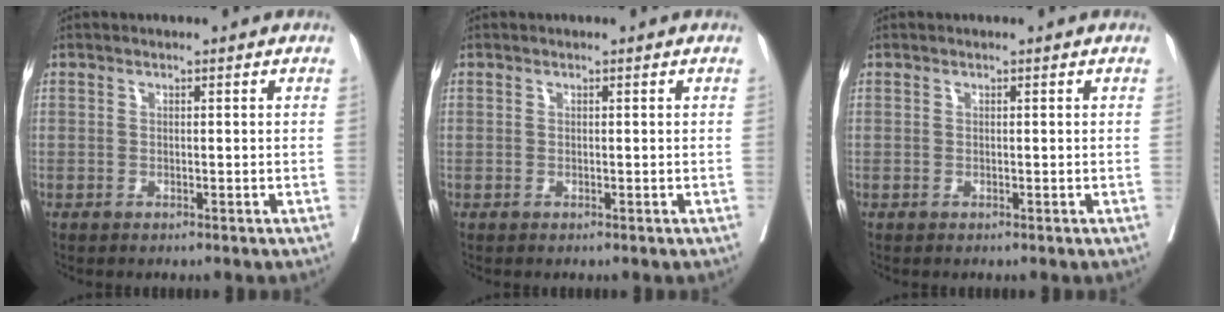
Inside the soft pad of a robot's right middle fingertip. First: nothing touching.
{"total": 0.0}
{"total": 0.0}